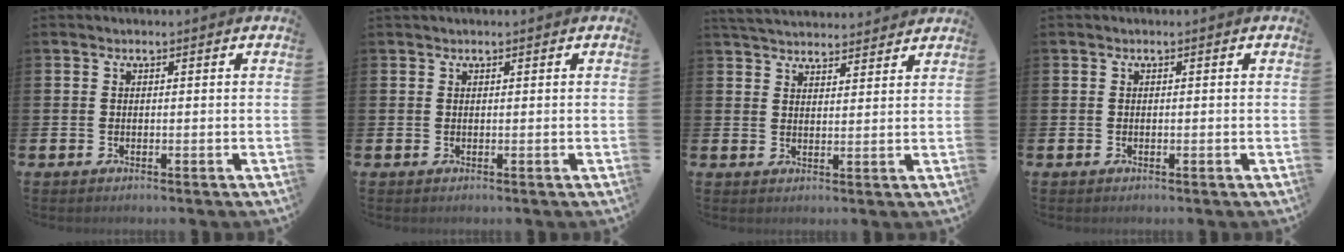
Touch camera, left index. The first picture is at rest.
{"total": 0.0}
{"total": 4.4, "force": [4.3, 0.7, 0.2], "torque": [-0.019, -0.021, 0.080]}
{"total": 0.0}